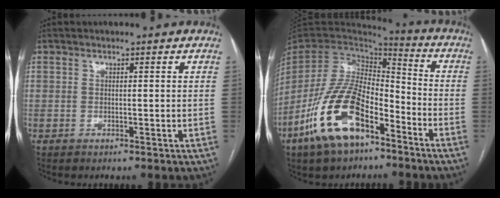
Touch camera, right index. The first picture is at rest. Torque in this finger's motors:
{"motor_torque": [0.56, -0.75, -0.13, -0.21]}